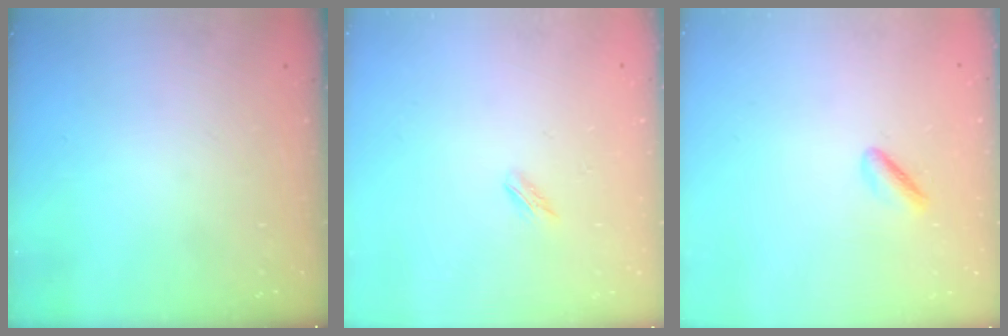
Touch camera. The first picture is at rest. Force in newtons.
{"total": 1.7, "press": 1.5, "slide": 0.6}
{"total": 1.7, "press": 1.4, "slide": 1.0}